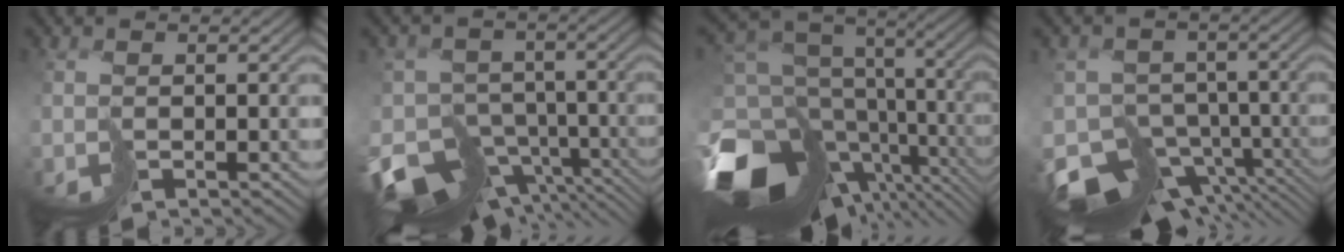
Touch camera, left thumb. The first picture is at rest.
{"total": 13.8, "force": [-8.4, 8.6, 6.7], "torque": [-0.155, -0.035, -0.109]}
{"total": 16.1, "force": [-4.5, 9.7, 12.0], "torque": [-0.264, -0.029, -0.037]}
{"total": 11.4, "force": [-7.2, 6.9, 5.5], "torque": [-0.126, -0.029, -0.103]}